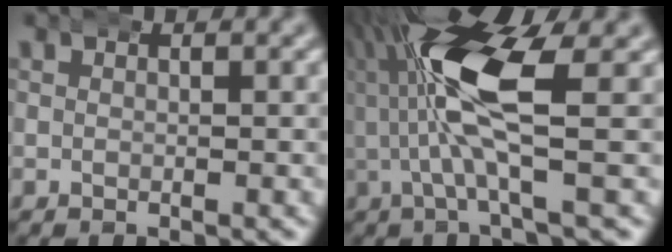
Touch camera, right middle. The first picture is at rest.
{"total": 10.0, "force": [2.6, 3.1, 9.1], "torque": [-0.186, 0.001, 0.032]}